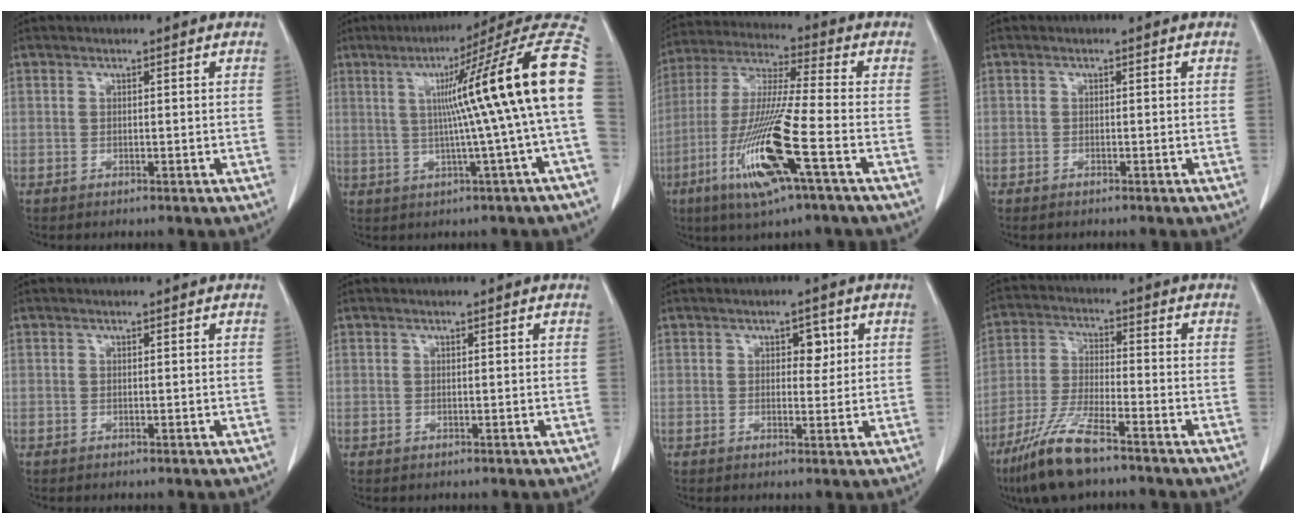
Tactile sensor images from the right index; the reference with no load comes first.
{"total": 18.3, "force": [1.7, -1.8, 18.1], "torque": [-0.223, 0.033, 0.013]}
{"total": 15.8, "force": [-6.3, 0.2, 14.5], "torque": [-0.303, -0.020, -0.119]}
{"total": 0.6, "force": [-0.5, 0.1, 0.3], "torque": [-0.011, -0.003, -0.003]}
{"total": 0.0}
{"total": 0.0}
{"total": 2.8, "force": [1.0, 1.7, 2.0], "torque": [-0.022, 0.004, 0.013]}
{"total": 10.7, "force": [-7.5, 1.5, 7.4], "torque": [-0.162, -0.028, -0.143]}